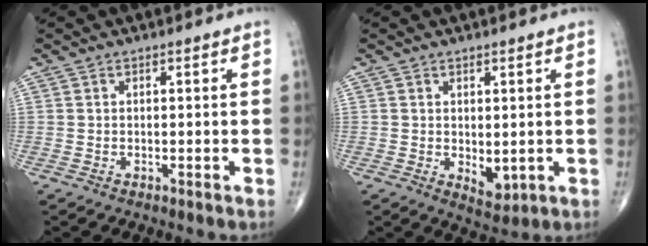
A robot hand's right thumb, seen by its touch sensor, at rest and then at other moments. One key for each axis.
{"total": 3.8, "fx": -0.2, "fy": 2.2, "fz": 3.2, "tx": -0.034, "ty": -0.011, "tz": 0.007}